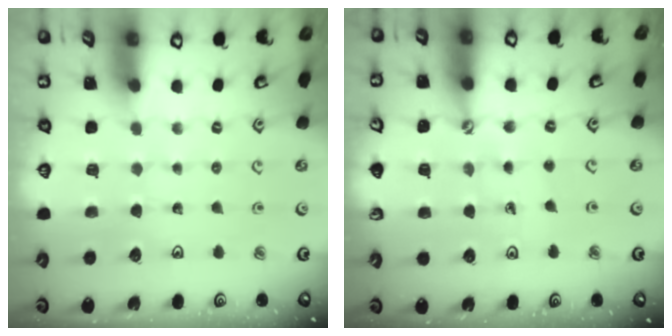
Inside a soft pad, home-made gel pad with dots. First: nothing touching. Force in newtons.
{"total": 2.2, "press": 1.4, "slide": 1.6}